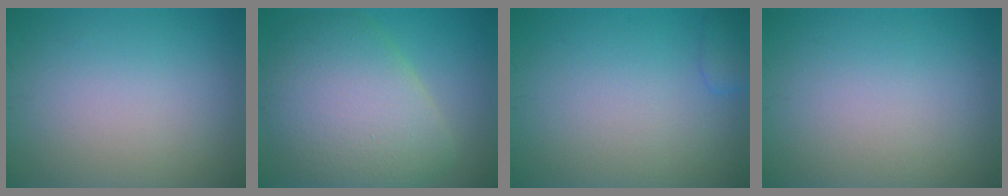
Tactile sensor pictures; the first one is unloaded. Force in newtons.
{"total": 9.4, "press": 9.4, "slide": 0.7}
{"total": 1.5, "press": 1.5, "slide": 0.1}
{"total": 0.0}